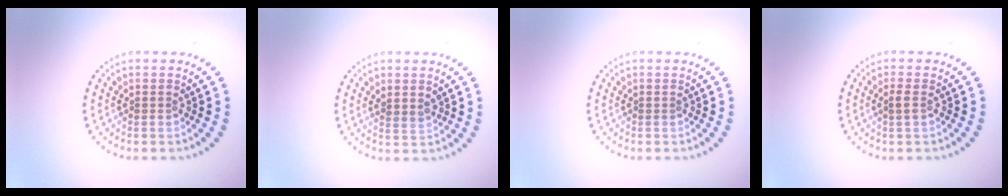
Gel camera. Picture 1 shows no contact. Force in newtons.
{"total": 1.5, "press": 1.3, "slide": 0.8}
{"total": 0.0}
{"total": 0.9, "press": 0.9, "slide": 0.2}